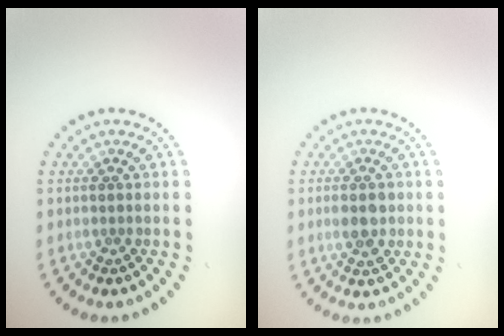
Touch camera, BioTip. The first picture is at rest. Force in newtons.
{"total": 2.7, "press": 2.7, "slide": 0.1}